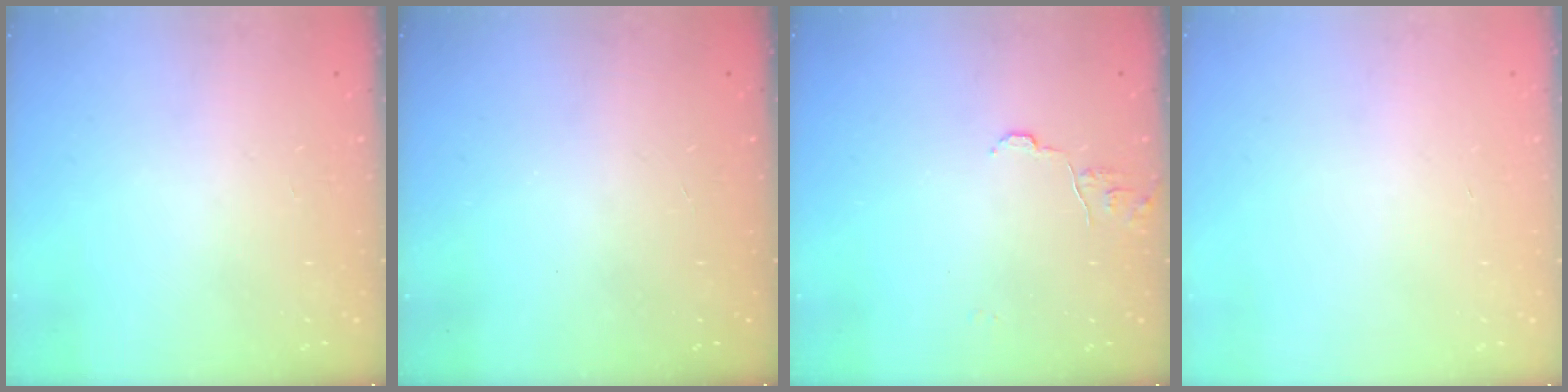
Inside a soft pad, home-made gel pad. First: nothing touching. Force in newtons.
{"total": 0.0}
{"total": 6.9, "press": 6.9, "slide": 0.5}
{"total": 0.0}